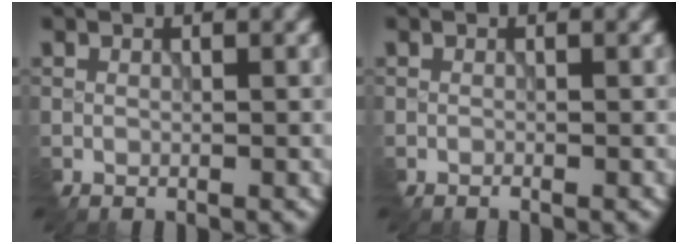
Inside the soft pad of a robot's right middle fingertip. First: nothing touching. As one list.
[{"total": 0.0}]